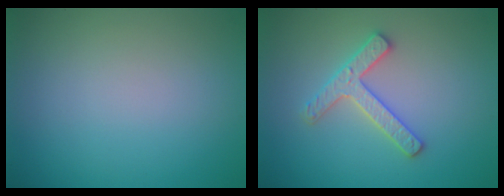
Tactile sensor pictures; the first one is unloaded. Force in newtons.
{"total": 2.7, "press": 2.6, "slide": 0.5}